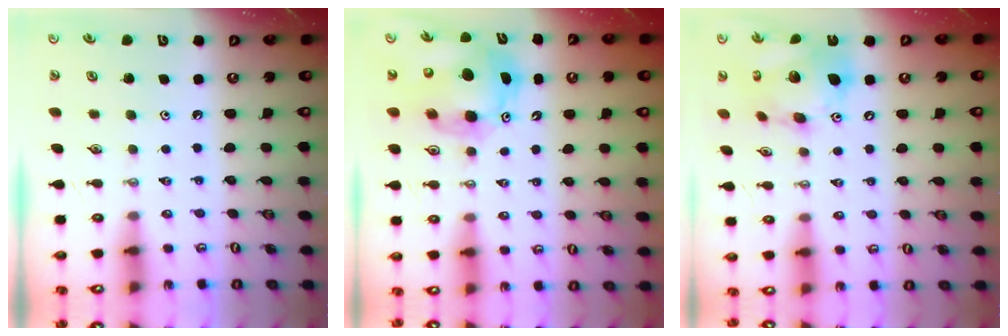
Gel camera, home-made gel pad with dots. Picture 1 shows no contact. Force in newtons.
{"total": 12.4, "press": 12.3, "slide": 2.1}
{"total": 16.8, "press": 16.7, "slide": 2.2}